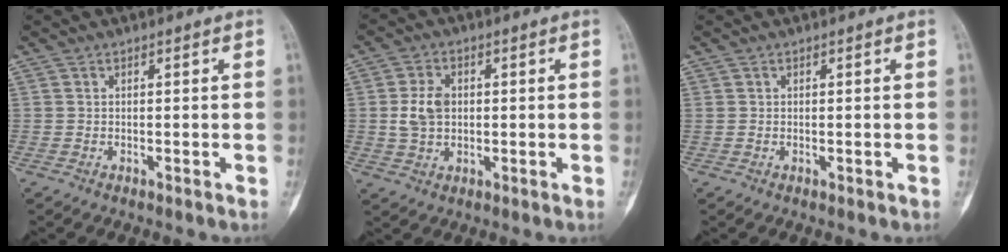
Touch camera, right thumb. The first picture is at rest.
{"total": 6.1, "force": [0.4, 4.4, 4.2], "torque": [-0.076, 0.005, 0.010]}
{"total": 0.5, "force": [0.1, 0.4, 0.3], "torque": [-0.005, 0.003, 0.001]}